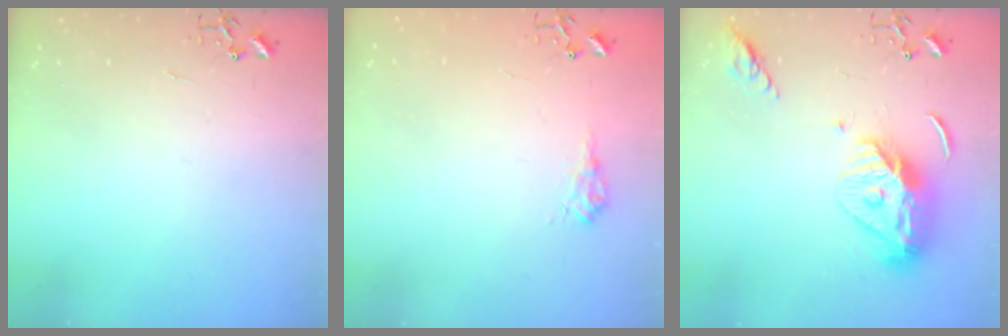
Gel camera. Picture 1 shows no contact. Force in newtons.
{"total": 8.5, "press": 8.5, "slide": 0.8}
{"total": 12.7, "press": 12.7, "slide": 0.9}